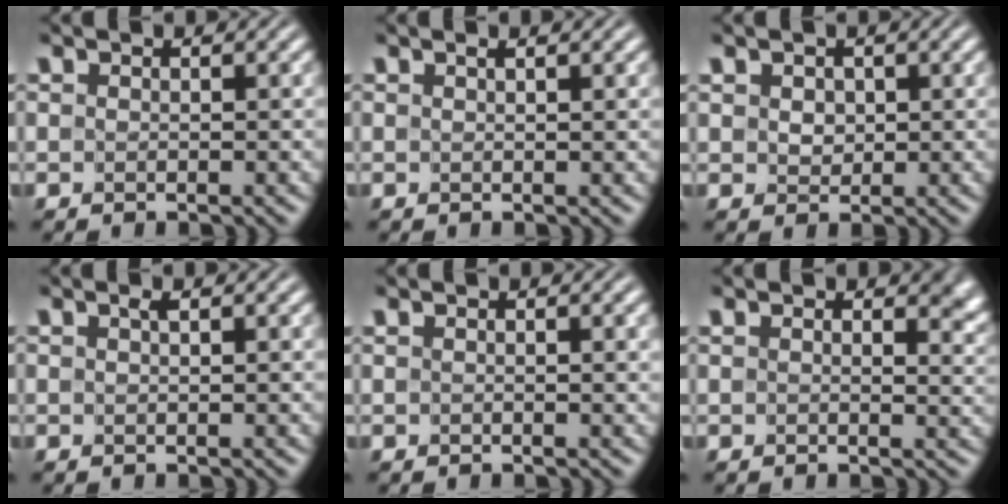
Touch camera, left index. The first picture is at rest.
{"total": 1.1, "force": [0.7, 0.0, 0.8], "torque": [-0.009, -0.002, 0.012]}
{"total": 1.7, "force": [0.6, 1.4, 0.9], "torque": [-0.016, 0.011, 0.005]}
{"total": 0.8, "force": [0.6, 0.2, 0.6], "torque": [-0.007, 0.000, 0.010]}
{"total": 1.5, "force": [0.7, 0.4, 1.3], "torque": [-0.015, -0.001, 0.010]}
{"total": 3.7, "force": [1.7, 2.1, 2.5], "torque": [-0.028, -0.007, 0.022]}